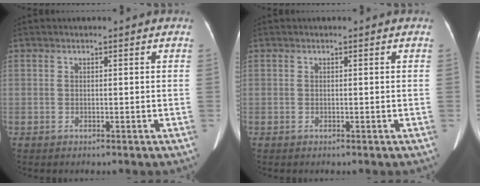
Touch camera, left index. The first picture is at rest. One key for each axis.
{"total": 0.0}